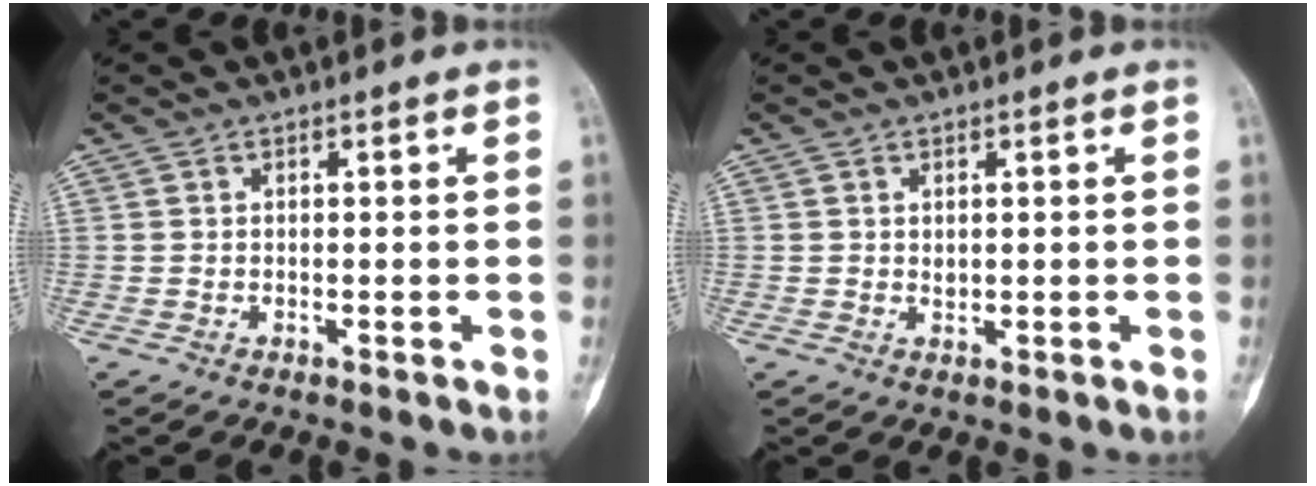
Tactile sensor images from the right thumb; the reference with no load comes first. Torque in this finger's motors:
{"motor_torque": [0.06, 0.10, -0.05, -0.71, 0.01]}